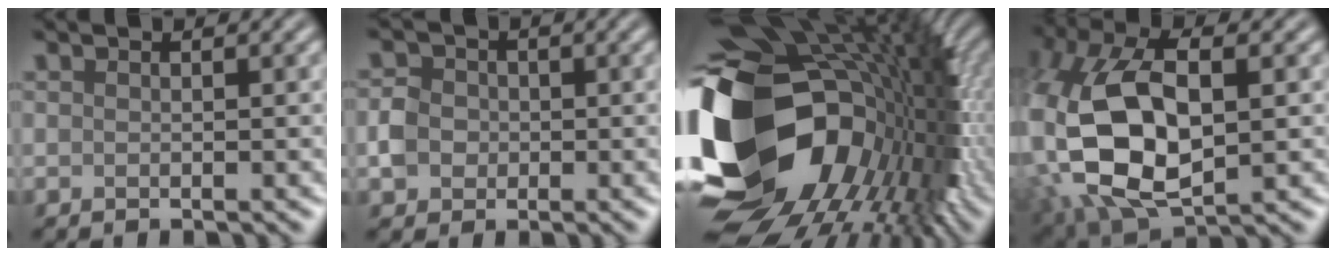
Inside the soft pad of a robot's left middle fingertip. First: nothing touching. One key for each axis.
{"total": 2.8, "fx": -0.5, "fy": 2.6, "fz": 1.1, "tx": -0.015, "ty": 0.003, "tz": -0.013}
{"total": 19.6, "fx": -2.0, "fy": 13.9, "fz": 13.7, "tx": -0.283, "ty": -0.020, "tz": -0.018}
{"total": 15.9, "fx": 0.0, "fy": 9.6, "fz": 12.7, "tx": -0.271, "ty": -0.024, "tz": 0.014}